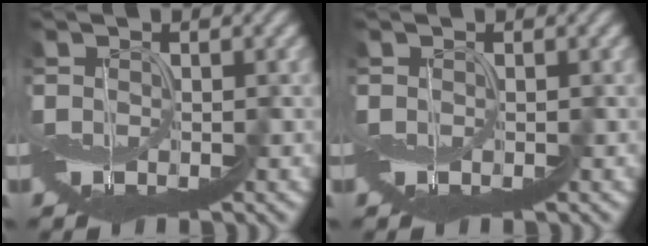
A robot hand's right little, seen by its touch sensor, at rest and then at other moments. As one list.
[{"total": 0.0}]